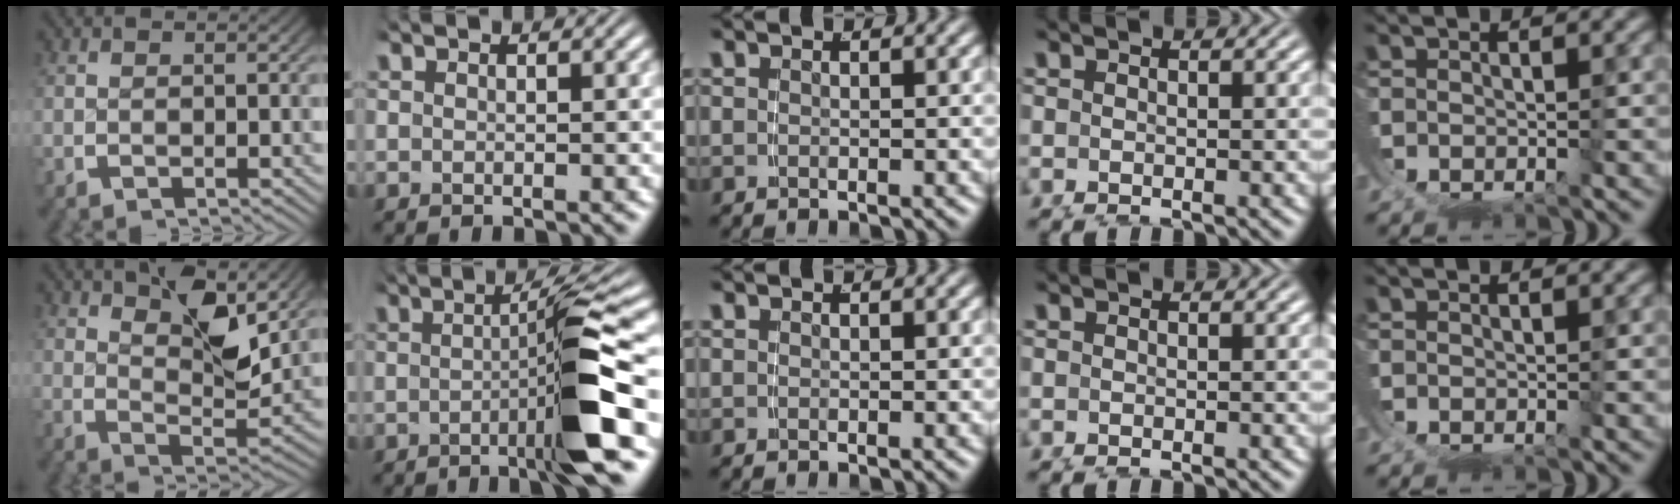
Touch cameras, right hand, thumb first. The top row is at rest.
{"thumb": {"total": 5.8, "force": [2.4, 2.1, 4.8], "torque": [-0.095, -0.018, 0.045]}, "index": {"total": 6.7, "force": [-1.0, -0.3, 6.6], "torque": [-0.095, 0.010, -0.015]}}